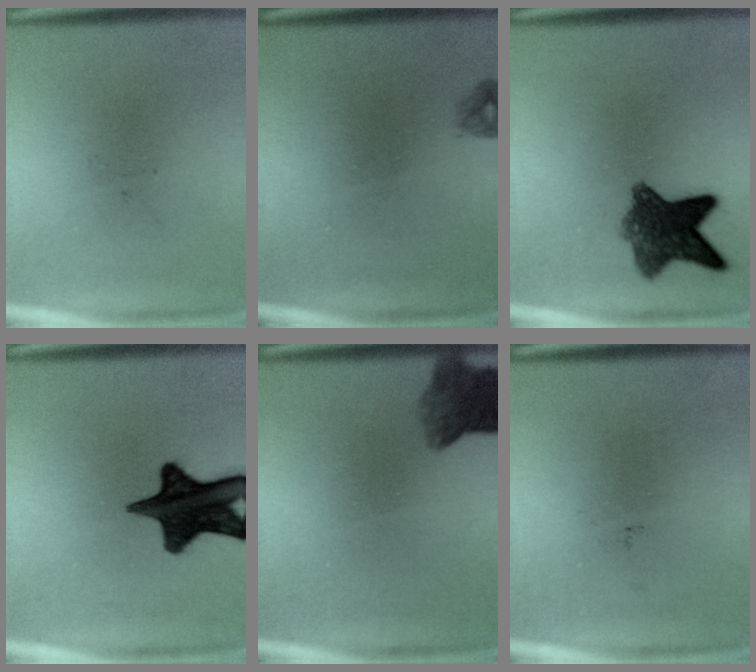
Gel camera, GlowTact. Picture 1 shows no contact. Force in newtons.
{"total": 0.8}
{"total": 8.5}
{"total": 15.1}
{"total": 6.4}
{"total": 0.0}